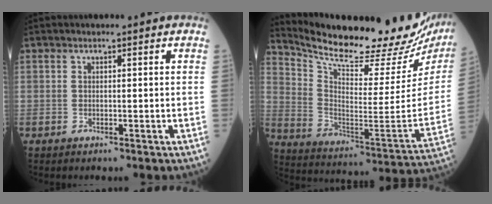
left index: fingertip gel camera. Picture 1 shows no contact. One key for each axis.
{"total": 28.3, "fx": 24.4, "fy": 5.3, "fz": 13.3, "tx": -0.229, "ty": -0.069, "tz": 0.336}